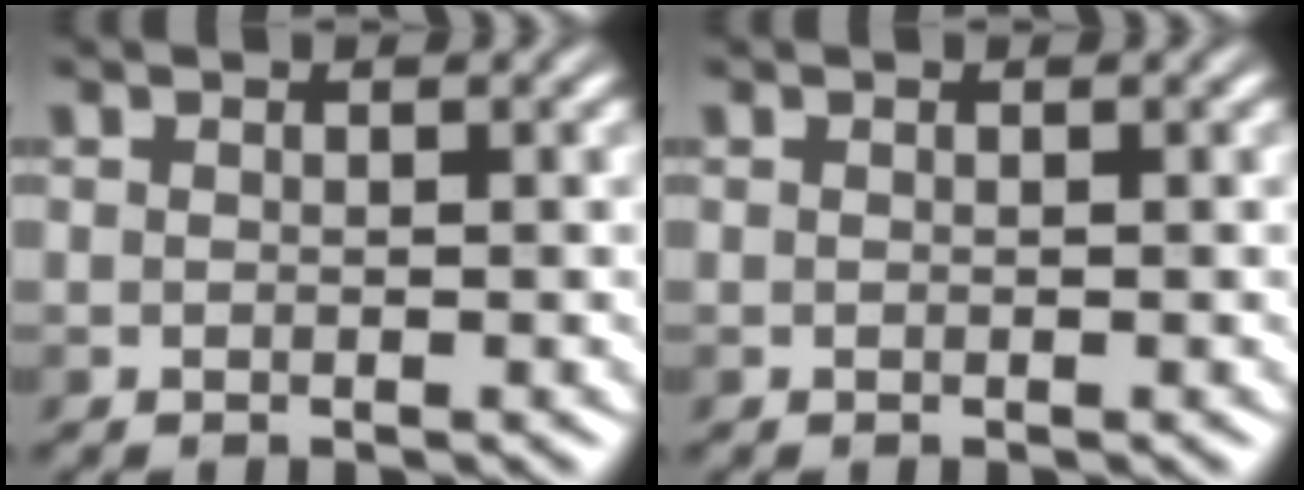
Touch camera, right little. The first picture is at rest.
{"total": 0.0}